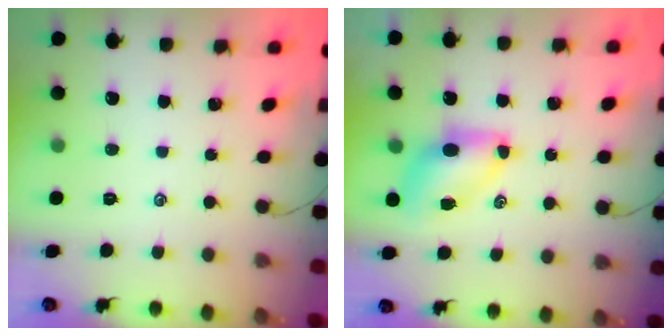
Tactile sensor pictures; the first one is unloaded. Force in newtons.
{"total": 7.5, "press": 7.4, "slide": 1.4}